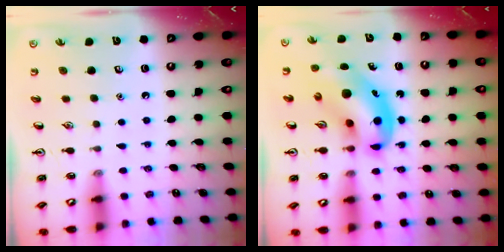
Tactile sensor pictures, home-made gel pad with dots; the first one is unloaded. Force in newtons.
{"total": 11.6, "press": 11.2, "slide": 3.2}